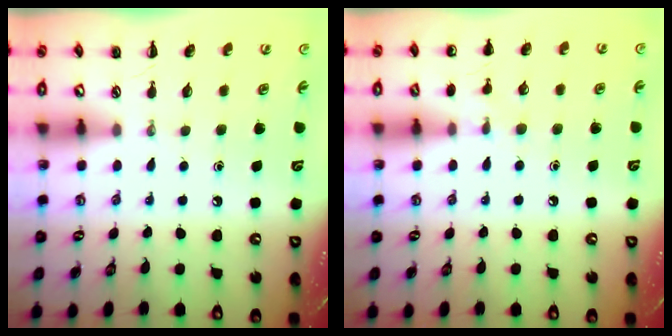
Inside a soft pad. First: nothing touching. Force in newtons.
{"total": 6.4, "press": 6.0, "slide": 2.1}